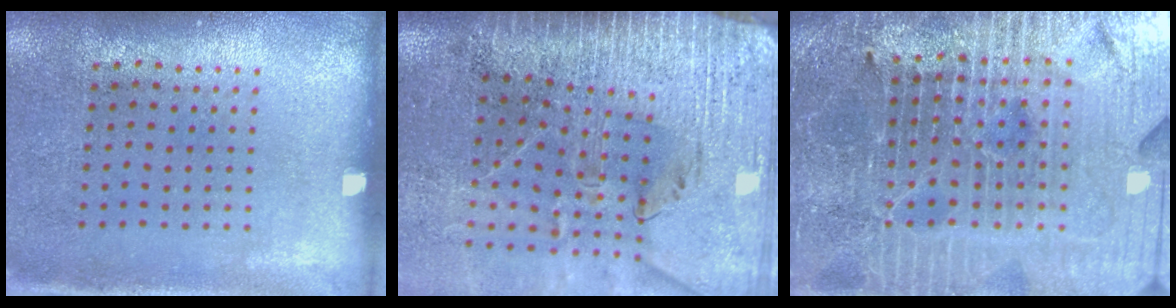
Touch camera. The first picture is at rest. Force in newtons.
{"total": 3.9, "press": 3.4, "slide": 1.9}
{"total": 6.2, "press": 5.6, "slide": 2.7}